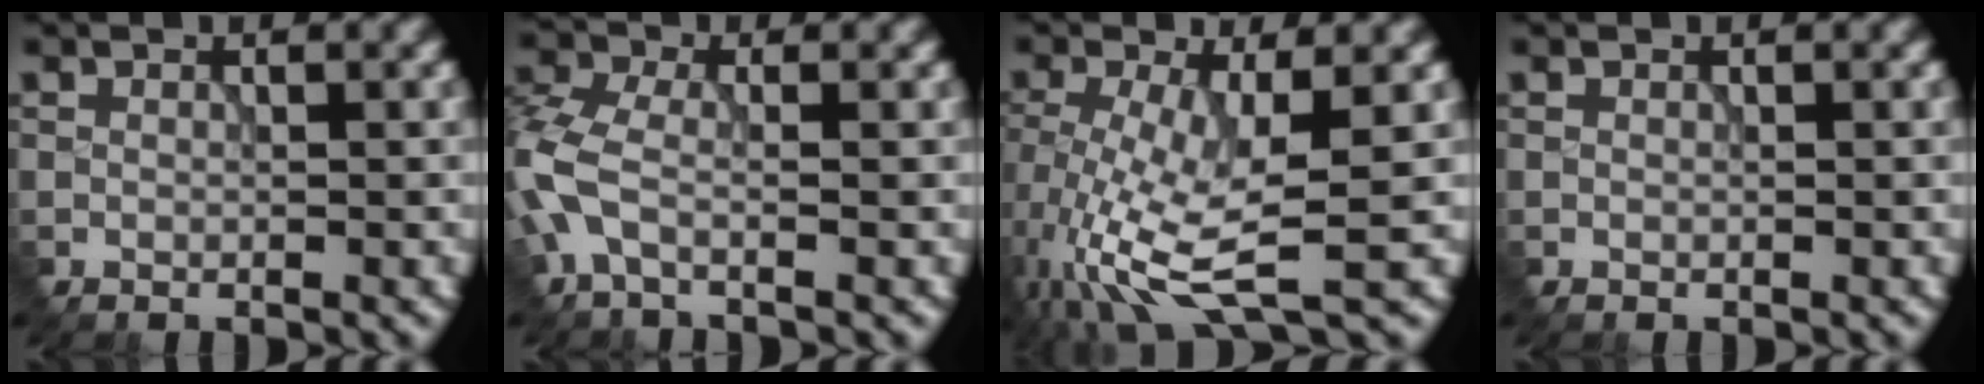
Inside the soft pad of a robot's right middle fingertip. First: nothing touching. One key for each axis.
{"total": 4.9, "fx": -1.5, "fy": 2.3, "fz": 4.0, "tx": -0.112, "ty": 0.001, "tz": -0.046}
{"total": 8.9, "fx": -2.4, "fy": 2.9, "fz": 8.1, "tx": -0.186, "ty": -0.016, "tz": -0.043}
{"total": 0.0}